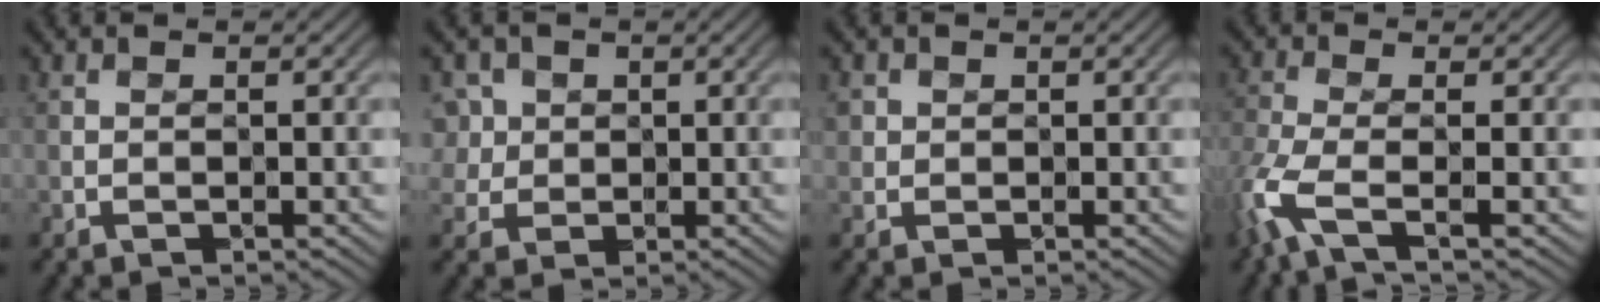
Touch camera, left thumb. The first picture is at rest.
{"total": 5.5, "force": [1.4, 4.7, 2.4], "torque": [-0.086, 0.015, 0.023]}
{"total": 1.3, "force": [0.4, 1.3, 0.2], "torque": [-0.006, -0.003, 0.009]}
{"total": 5.3, "force": [-2.7, 1.1, 4.5], "torque": [-0.116, -0.004, -0.071]}